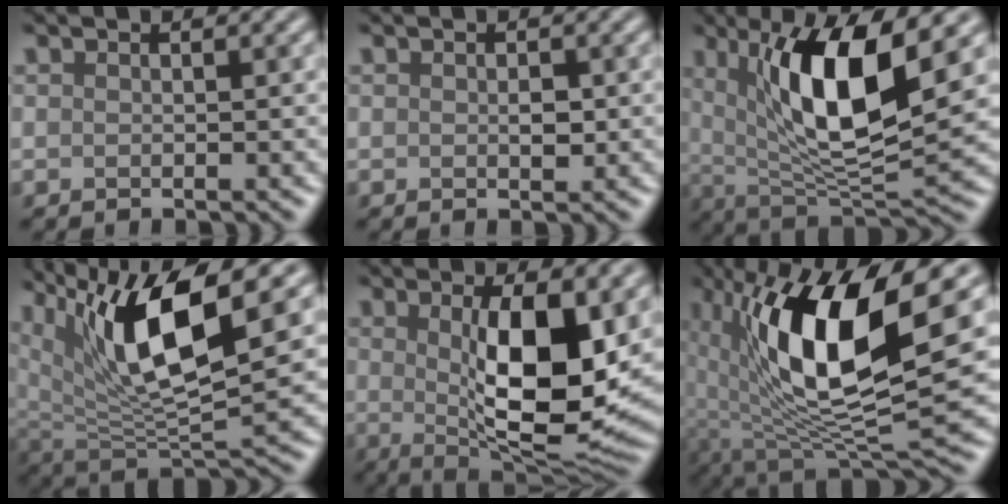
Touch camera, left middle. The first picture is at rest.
{"total": 1.1, "force": [0.0, 0.6, 0.9], "torque": [-0.014, -0.002, 0.000]}
{"total": 10.1, "force": [2.8, 3.0, 9.3], "torque": [-0.151, -0.015, 0.054]}
{"total": 11.2, "force": [4.6, 3.7, 9.5], "torque": [-0.177, -0.005, 0.085]}
{"total": 10.5, "force": [1.0, 3.5, 9.9], "torque": [-0.151, -0.014, 0.023]}
{"total": 13.8, "force": [3.0, 5.1, 12.5], "torque": [-0.228, -0.014, 0.053]}